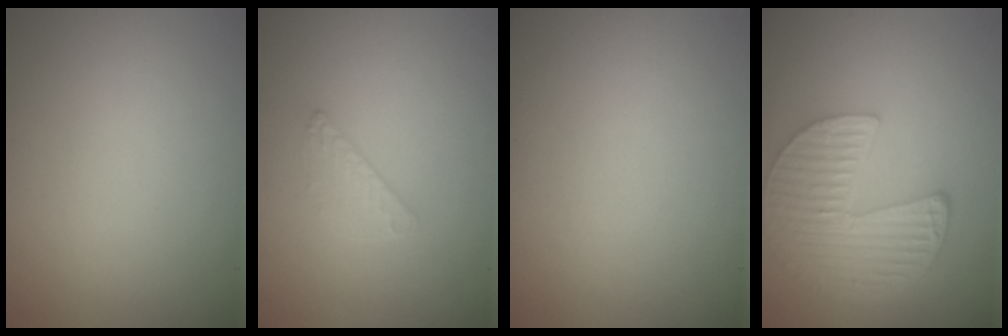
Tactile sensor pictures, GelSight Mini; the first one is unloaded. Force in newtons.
{"total": 0.6, "press": 0.3, "slide": 0.5}
{"total": 0.0}
{"total": 5.4, "press": 4.1, "slide": 3.5}